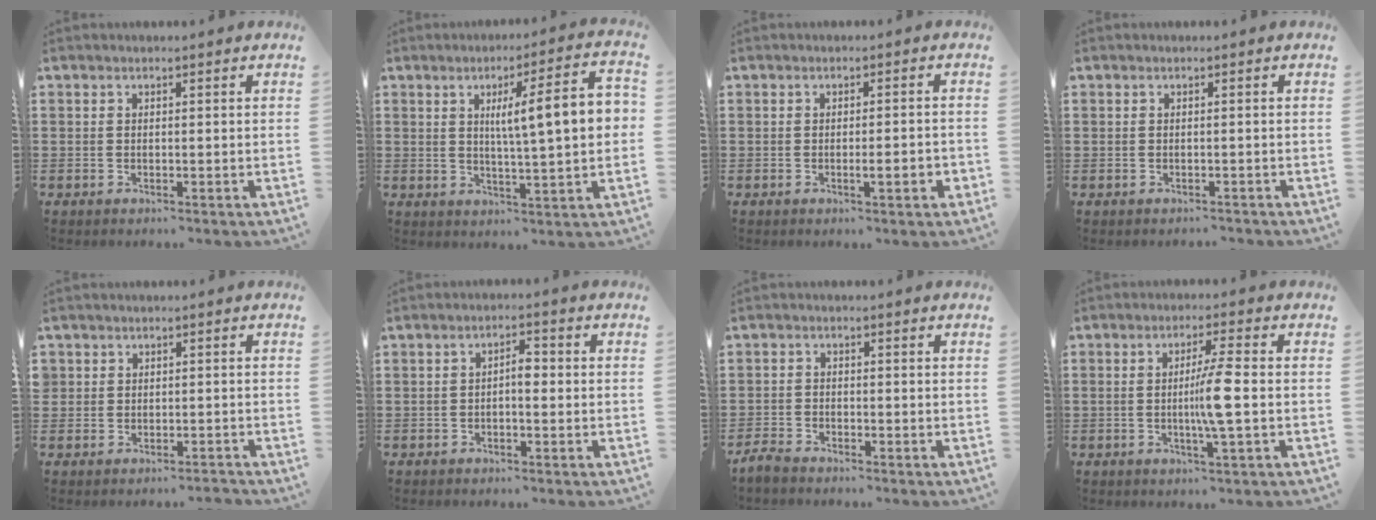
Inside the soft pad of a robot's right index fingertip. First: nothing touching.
{"total": 10.1, "force": [1.9, 1.1, 9.9], "torque": [-0.167, 0.001, 0.023]}
{"total": 3.0, "force": [-0.9, 0.3, 2.8], "torque": [-0.046, -0.005, -0.015]}
{"total": 0.6, "force": [-0.6, 0.2, -0.1], "torque": [0.002, 0.002, -0.014]}
{"total": 1.0, "force": [-0.7, 0.7, 0.0], "torque": [-0.002, 0.004, -0.017]}
{"total": 2.4, "force": [-0.5, 0.7, 2.3], "torque": [-0.043, 0.004, -0.012]}
{"total": 2.2, "force": [-2.2, 0.4, 0.4], "torque": [-0.017, -0.001, -0.047]}
{"total": 6.2, "force": [-0.8, -0.2, 6.2], "torque": [-0.116, -0.009, -0.022]}